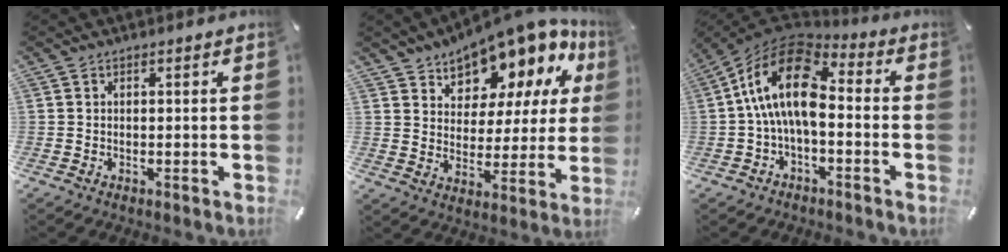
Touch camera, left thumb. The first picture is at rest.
{"total": 13.3, "force": [11.6, 5.5, 3.5], "torque": [-0.061, -0.115, 0.197]}
{"total": 17.0, "force": [0.4, 9.5, 14.1], "torque": [-0.280, 0.011, 0.004]}